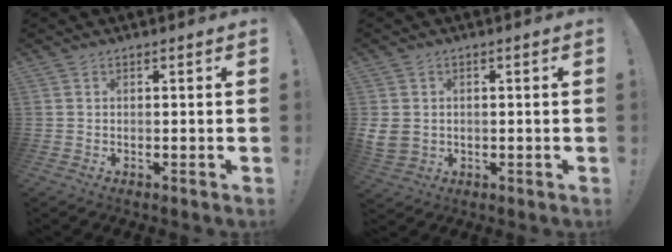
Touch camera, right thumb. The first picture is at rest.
{"total": 4.9, "force": [0.5, 4.3, 2.4], "torque": [-0.043, -0.006, 0.013]}